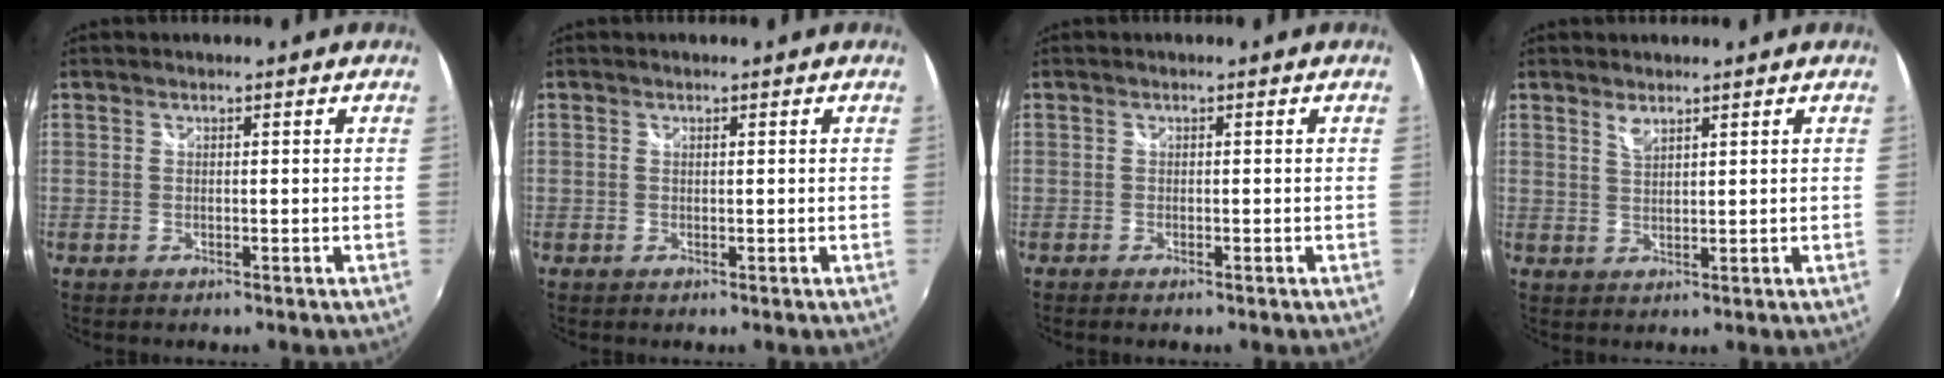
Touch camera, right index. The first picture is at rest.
{"total": 0.0}
{"total": 1.1, "force": [-0.8, 0.4, 0.5], "torque": [-0.012, -0.005, -0.016]}
{"total": 2.1, "force": [1.6, 0.6, 1.3], "torque": [-0.023, -0.001, 0.028]}